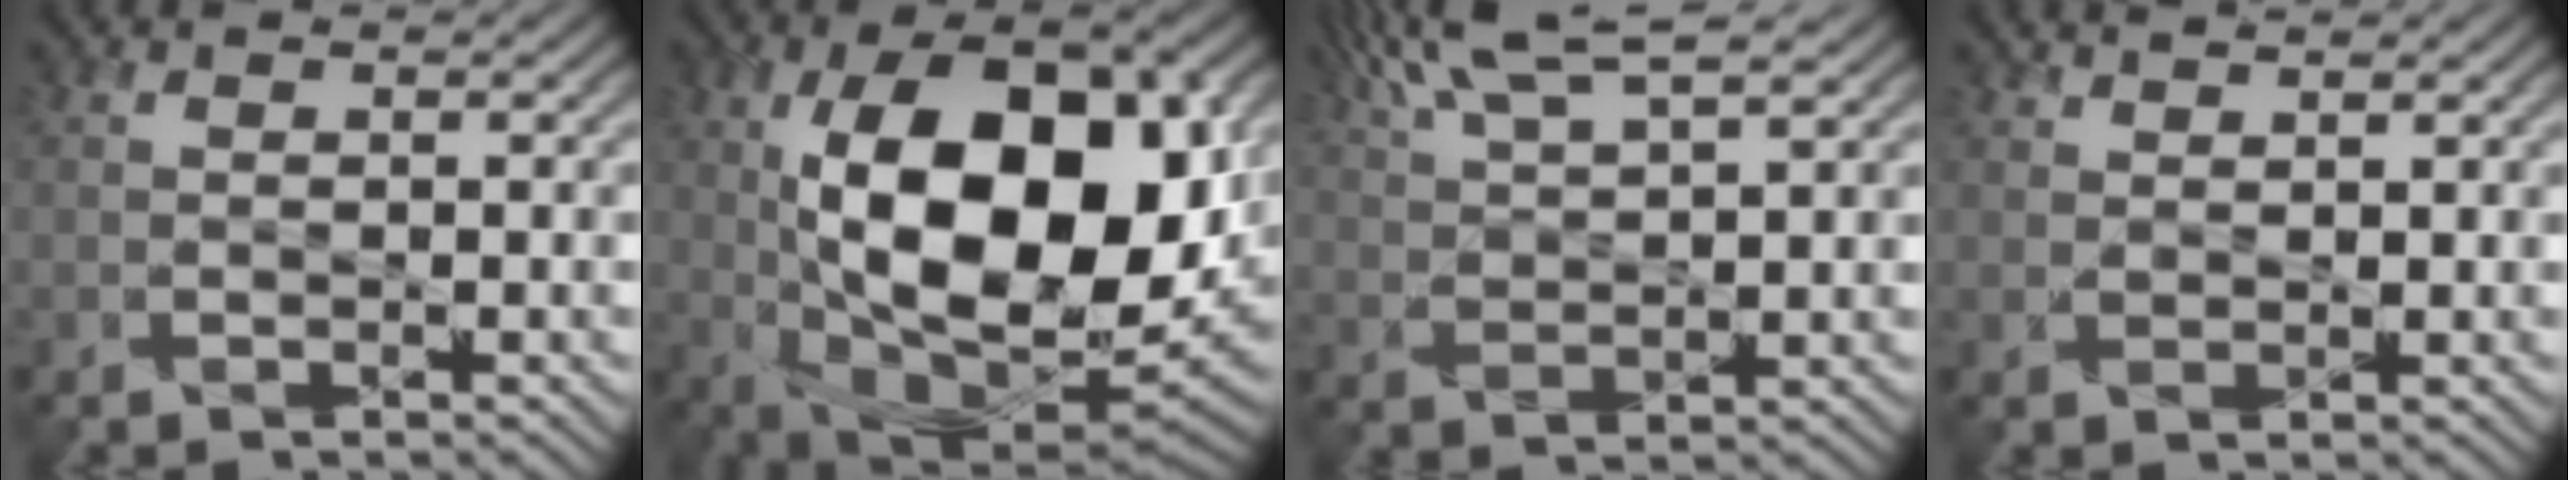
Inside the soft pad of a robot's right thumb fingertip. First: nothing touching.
{"total": 18.3, "force": [1.8, 9.7, 15.5], "torque": [-0.254, 0.005, 0.025]}
{"total": 10.0, "force": [6.9, 2.5, 6.9], "torque": [-0.141, 0.025, 0.109]}
{"total": 1.6, "force": [1.5, 0.2, 0.5], "torque": [-0.014, -0.004, 0.028]}